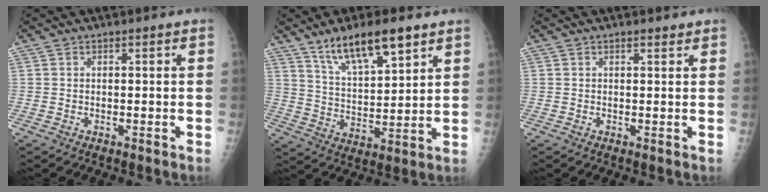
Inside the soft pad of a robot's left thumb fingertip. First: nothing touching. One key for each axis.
{"total": 13.1, "fx": 8.7, "fy": 3.9, "fz": 8.9, "tx": -0.136, "ty": -0.042, "tz": 0.162}
{"total": 1.3, "fx": 1.0, "fy": 0.4, "fz": 0.7, "tx": -0.008, "ty": -0.006, "tz": 0.015}